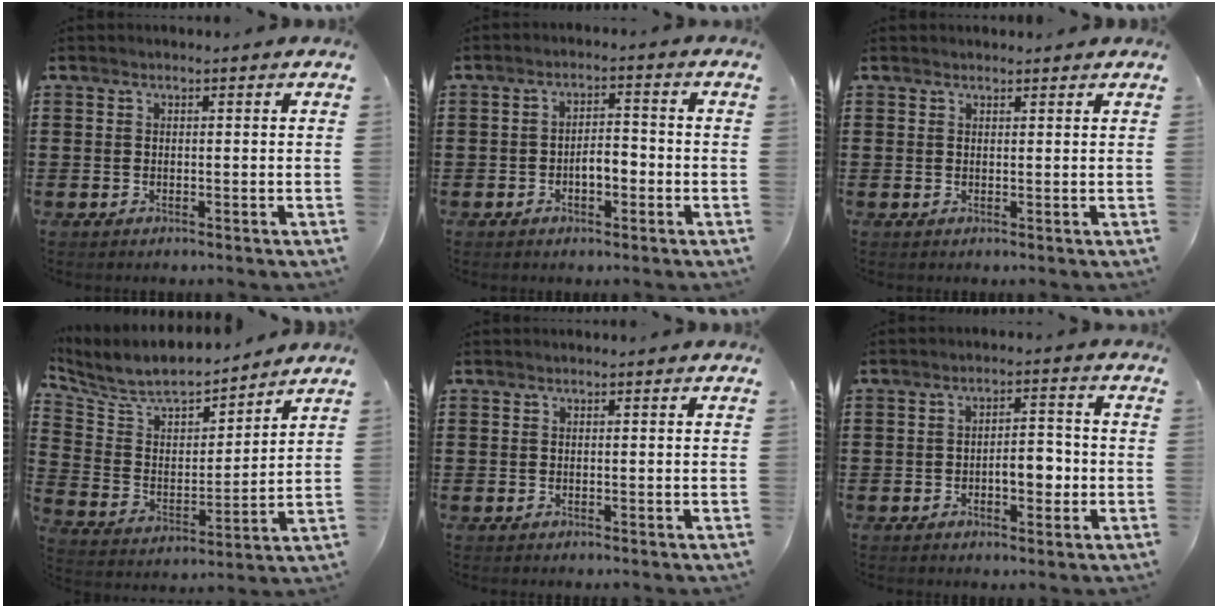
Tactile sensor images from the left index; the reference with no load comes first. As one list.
[{"total": 3.4, "force": [-1.4, 1.5, 2.7], "torque": [-0.050, 0.007, -0.027]}, {"total": 0.8, "force": [0.8, 0.2, 0.1], "torque": [-0.003, 0.001, 0.016]}, {"total": 7.6, "force": [7.0, 1.9, 2.4], "torque": [-0.083, -0.046, 0.120]}, {"total": 0.0}, {"total": 5.0, "force": [-1.3, 2.3, 4.2], "torque": [-0.058, 0.005, -0.030]}]